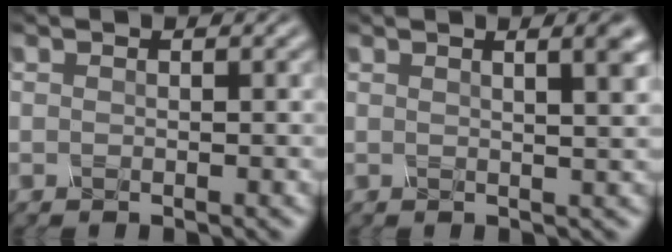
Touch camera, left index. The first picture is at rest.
{"total": 6.0, "force": [2.5, 2.6, 4.9], "torque": [-0.017, 0.052, 0.005]}